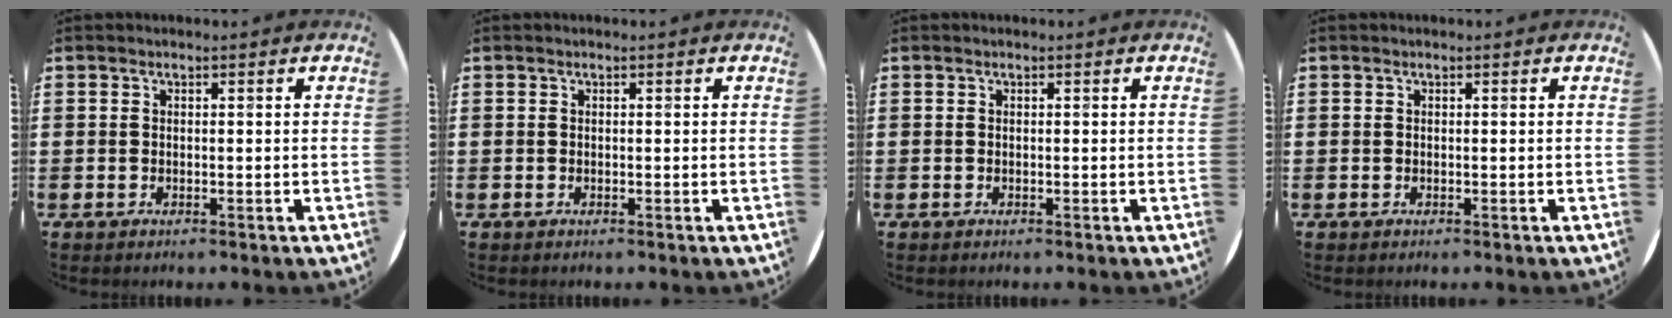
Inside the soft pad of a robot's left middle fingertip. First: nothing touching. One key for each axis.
{"total": 0.0}
{"total": 0.0}
{"total": 0.0}